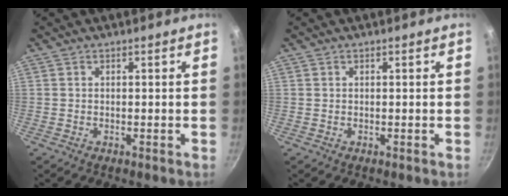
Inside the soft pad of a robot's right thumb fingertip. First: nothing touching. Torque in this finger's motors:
{"motor_torque": [-0.10, -0.04, 0.22, 0.10, 0.00]}